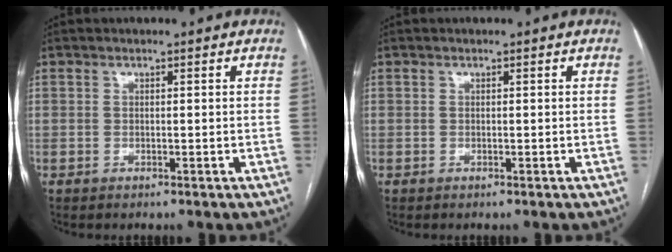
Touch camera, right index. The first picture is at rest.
{"total": 0.0}